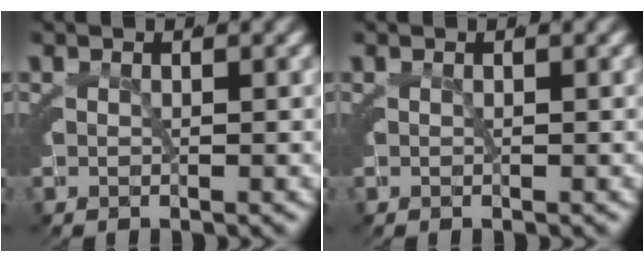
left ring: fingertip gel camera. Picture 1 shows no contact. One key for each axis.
{"total": 0.0}